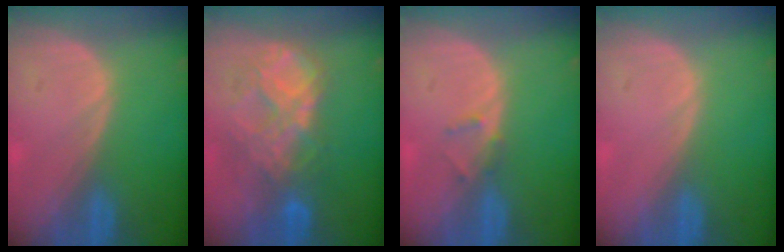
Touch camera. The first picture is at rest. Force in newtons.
{"total": 9.0, "press": 7.7, "slide": 4.6}
{"total": 1.3, "press": 1.1, "slide": 0.8}
{"total": 0.0}